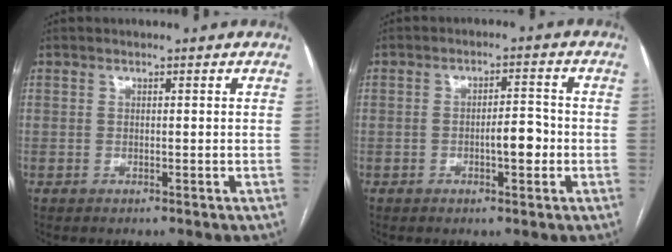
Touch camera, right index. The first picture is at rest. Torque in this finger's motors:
{"motor_torque": [0.59, -0.19, 0.26, 0.07]}